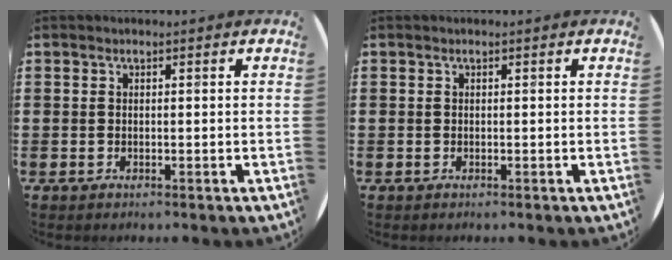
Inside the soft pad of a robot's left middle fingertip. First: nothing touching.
{"total": 0.0}